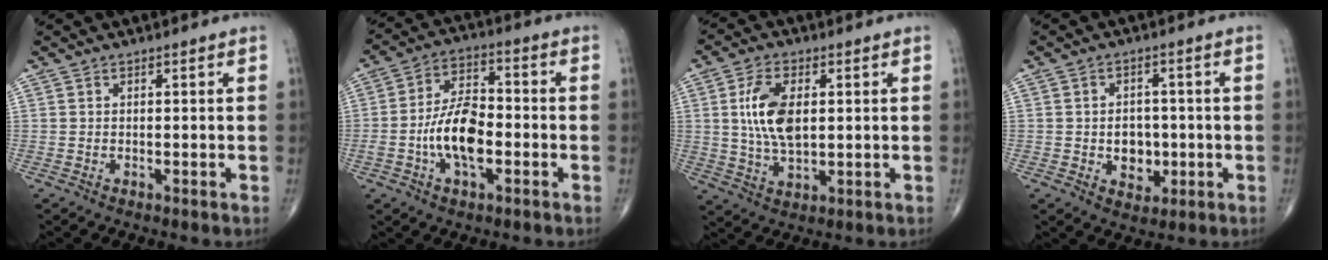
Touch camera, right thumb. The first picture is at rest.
{"total": 11.6, "force": [-2.7, 5.8, 9.7], "torque": [-0.169, 0.027, -0.055]}
{"total": 9.9, "force": [1.6, 5.2, 8.3], "torque": [-0.160, -0.004, 0.035]}
{"total": 6.1, "force": [-1.0, 4.8, 3.7], "torque": [-0.020, 0.007, -0.008]}